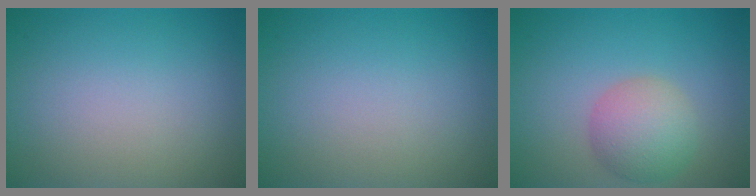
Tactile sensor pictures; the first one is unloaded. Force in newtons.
{"total": 0.0}
{"total": 4.4, "press": 4.3, "slide": 0.2}